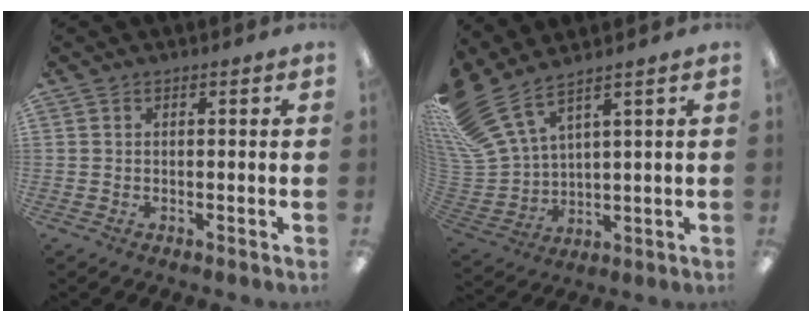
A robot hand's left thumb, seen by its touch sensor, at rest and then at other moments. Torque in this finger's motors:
{"motor_torque": [0.50, 0.24, 1.41, -1.35, 0.24]}